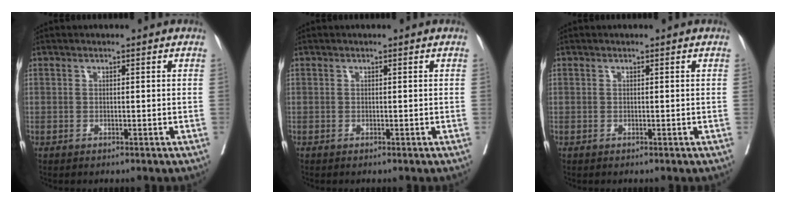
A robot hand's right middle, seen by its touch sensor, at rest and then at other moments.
{"total": 0.0}
{"total": 0.0}